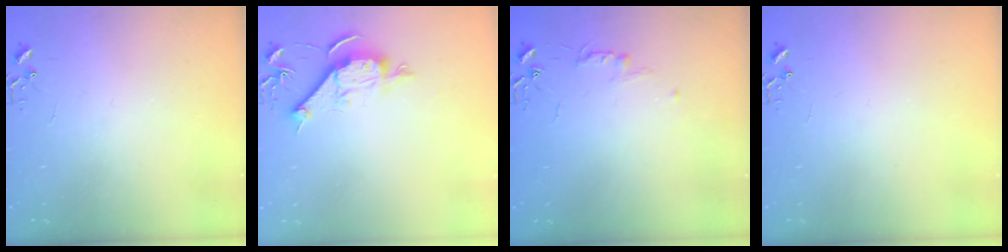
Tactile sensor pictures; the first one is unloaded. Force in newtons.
{"total": 10.4, "press": 10.4, "slide": 0.9}
{"total": 4.8, "press": 4.7, "slide": 0.6}
{"total": 0.0}